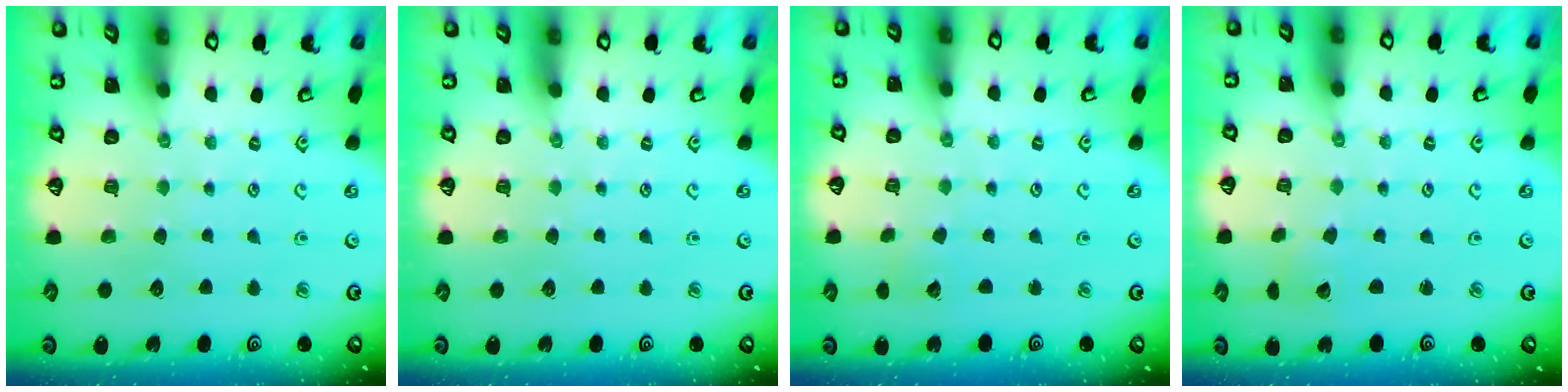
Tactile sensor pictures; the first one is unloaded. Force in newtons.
{"total": 0.0}
{"total": 3.4, "press": 3.3, "slide": 0.6}
{"total": 1.8, "press": 1.7, "slide": 0.3}